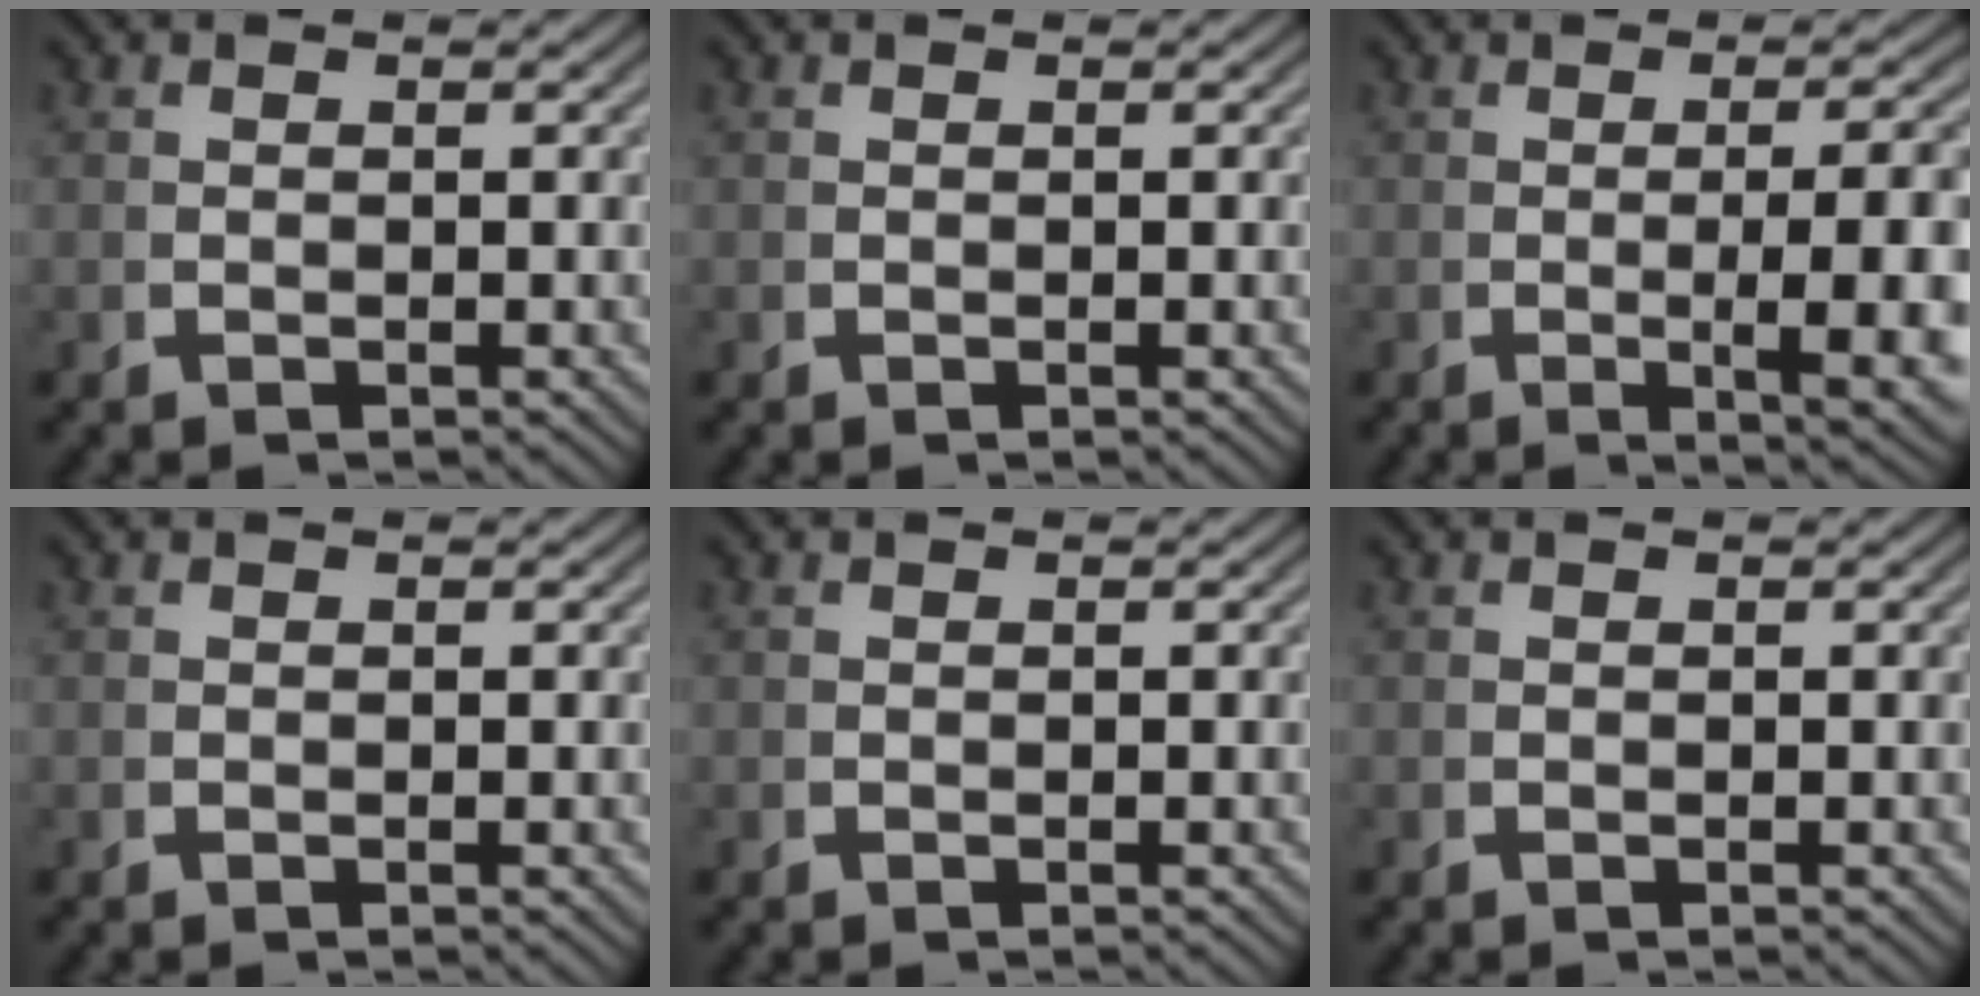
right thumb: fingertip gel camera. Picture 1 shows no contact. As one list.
[{"total": 0.0}, {"total": 7.2, "force": [-1.3, 2.2, 6.7], "torque": [-0.107, -0.007, -0.012]}, {"total": 0.0}, {"total": 0.0}, {"total": 0.0}]